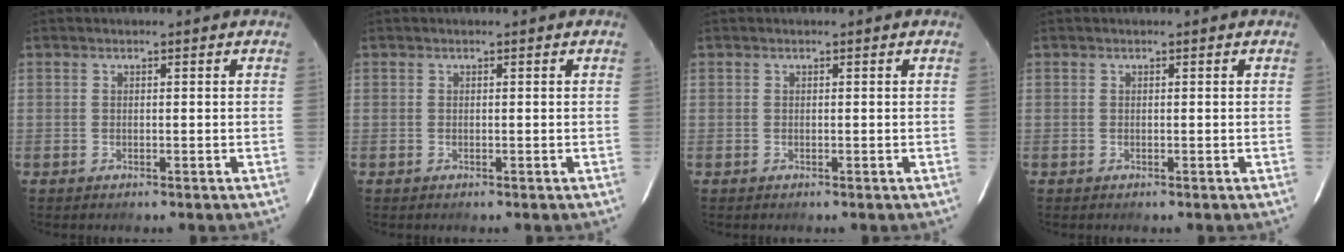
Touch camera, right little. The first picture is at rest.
{"total": 0.0}
{"total": 0.0}
{"total": 0.0}